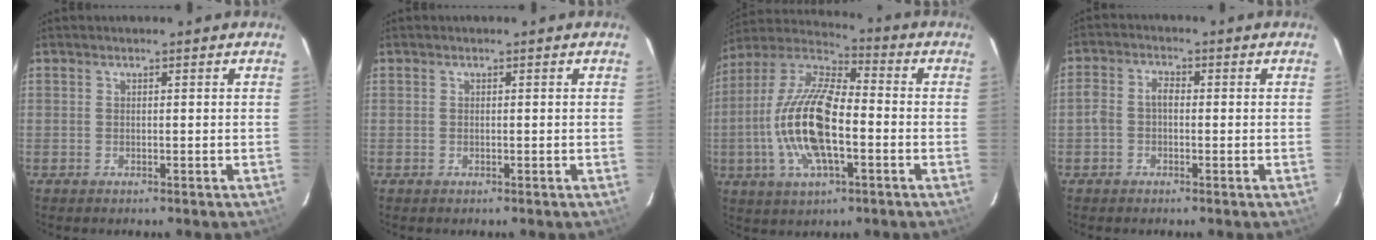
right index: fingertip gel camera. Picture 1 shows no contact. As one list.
[{"total": 0.0}, {"total": 17.8, "force": [-3.7, 6.8, 16.0], "torque": [-0.326, -0.001, -0.079]}, {"total": 3.1, "force": [-0.9, 2.1, 2.1], "torque": [-0.044, 0.013, -0.020]}]